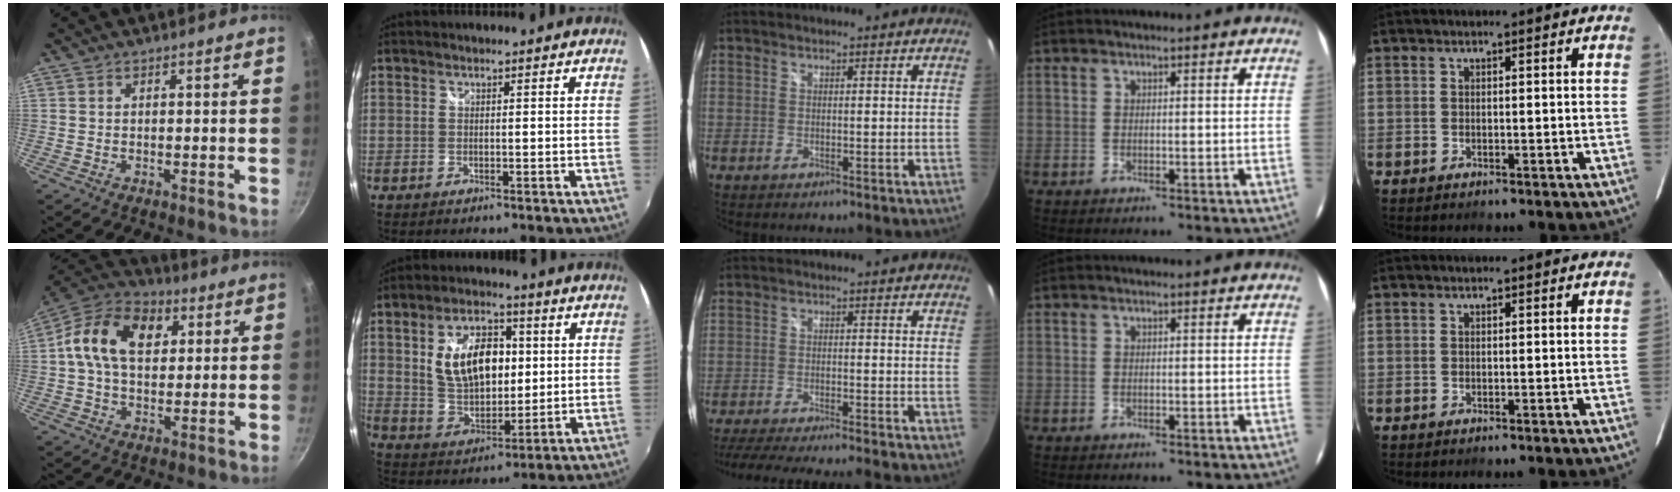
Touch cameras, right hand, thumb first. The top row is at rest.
{"thumb": {"total": 15.3, "force": [3.6, 10.5, 10.6], "torque": [-0.157, 0.015, 0.042]}, "index": {"total": 14.0, "force": [2.8, 8.2, 10.9], "torque": [-0.199, 0.011, 0.061]}, "middle": {"total": 13.0, "force": [-11.7, 0.1, 5.8], "torque": [-0.129, -0.018, -0.186]}}